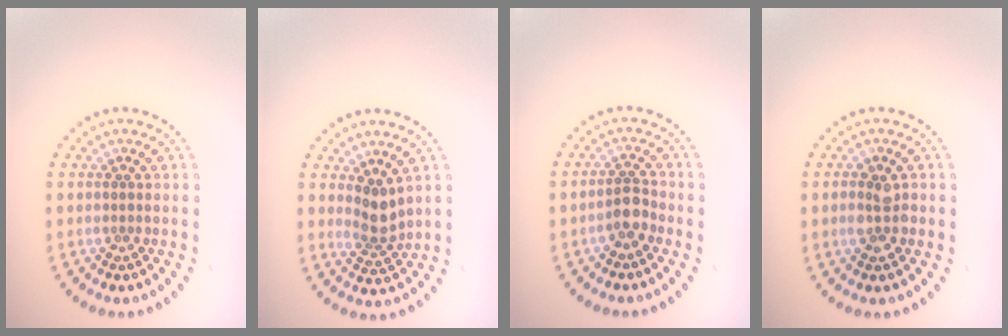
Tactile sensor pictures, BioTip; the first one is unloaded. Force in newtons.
{"total": 2.5, "press": 1.9, "slide": 1.6}
{"total": 2.0, "press": 1.7, "slide": 1.0}
{"total": 2.3, "press": 2.2, "slide": 0.3}